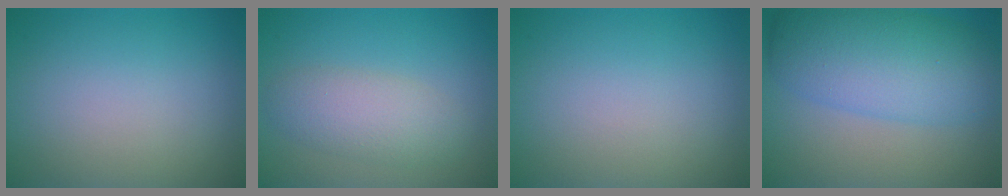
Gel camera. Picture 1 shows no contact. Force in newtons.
{"total": 3.8, "press": 3.8, "slide": 0.1}
{"total": 0.0}
{"total": 8.2, "press": 8.2, "slide": 0.2}